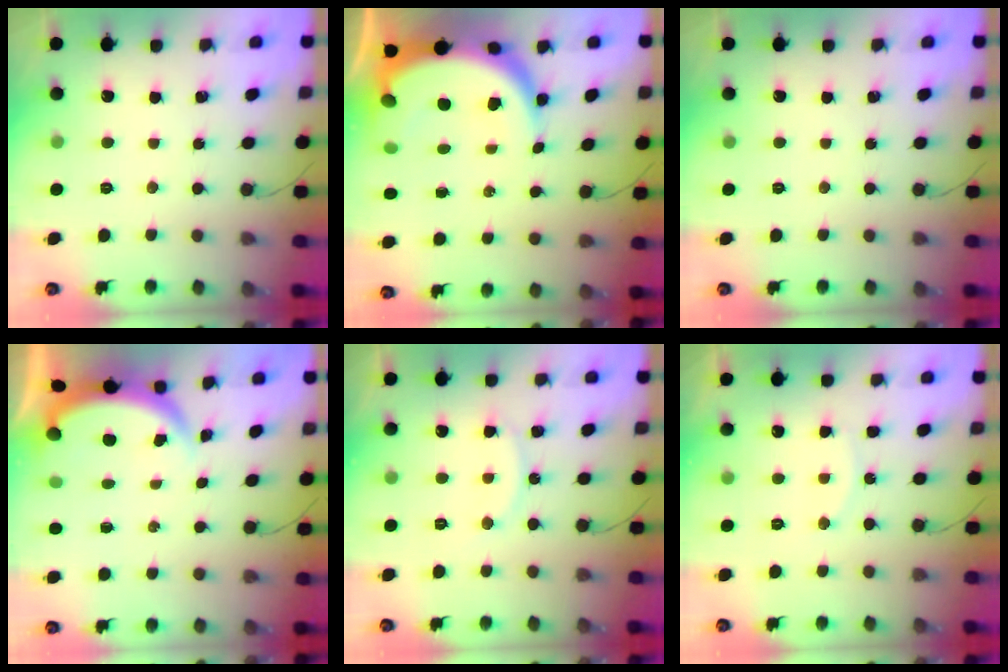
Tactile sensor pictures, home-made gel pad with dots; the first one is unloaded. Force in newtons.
{"total": 14.9, "press": 14.8, "slide": 1.6}
{"total": 0.0}
{"total": 3.8, "press": 3.8, "slide": 0.1}
{"total": 9.0, "press": 9.0, "slide": 0.7}
{"total": 7.7, "press": 7.7, "slide": 0.6}